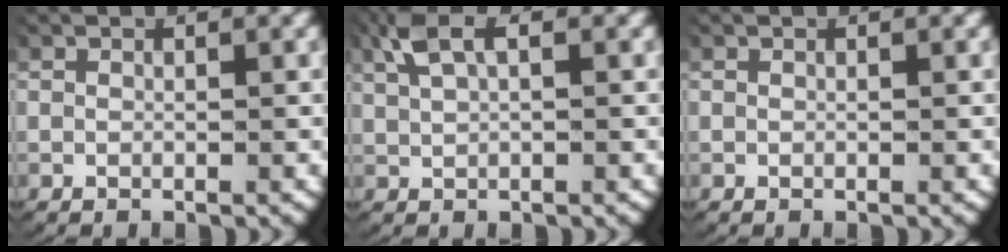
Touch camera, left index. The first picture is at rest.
{"total": 3.3, "force": [1.9, 1.2, 2.5], "torque": [-0.060, 0.011, 0.036]}
{"total": 0.0}